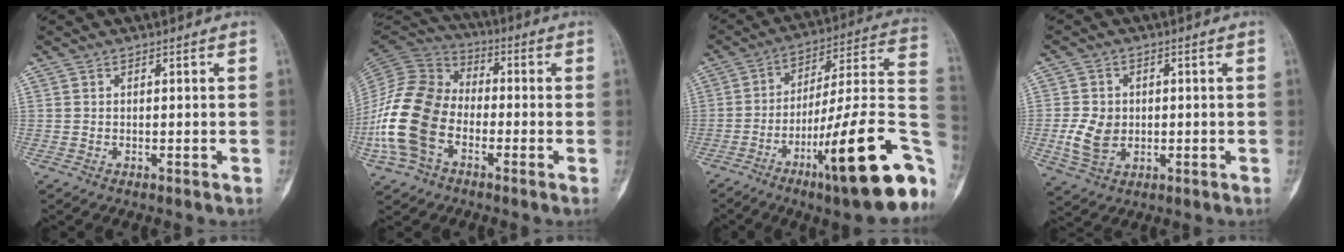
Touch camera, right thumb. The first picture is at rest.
{"total": 17.8, "force": [-5.1, 12.2, 11.9], "torque": [-0.248, 0.038, -0.105]}
{"total": 30.3, "force": [-11.3, 7.0, 27.2], "torque": [-0.342, 0.051, -0.169]}
{"total": 7.0, "force": [-0.6, 5.5, 4.4], "torque": [-0.074, -0.001, -0.003]}